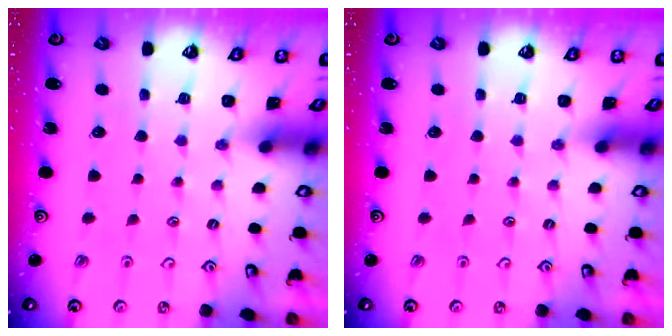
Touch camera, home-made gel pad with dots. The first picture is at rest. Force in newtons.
{"total": 0.0}